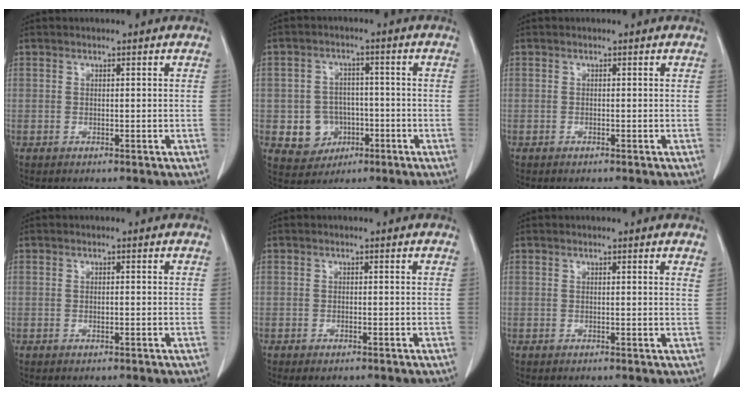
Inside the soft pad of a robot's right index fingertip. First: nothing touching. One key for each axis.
{"total": 6.4, "fx": -1.7, "fy": 5.9, "fz": 1.7, "tx": -0.030, "ty": 0.012, "tz": -0.014}
{"total": 0.0}
{"total": 0.7, "fx": -0.1, "fy": 0.2, "fz": 0.6, "tx": -0.012, "ty": -0.001, "tz": 0.000}
{"total": 1.0, "fx": -0.7, "fy": 0.2, "fz": 0.6, "tx": -0.012, "ty": -0.003, "tz": -0.007}
{"total": 1.0, "fx": 0.9, "fy": -0.1, "fz": 0.4, "tx": -0.015, "ty": -0.005, "tz": 0.006}